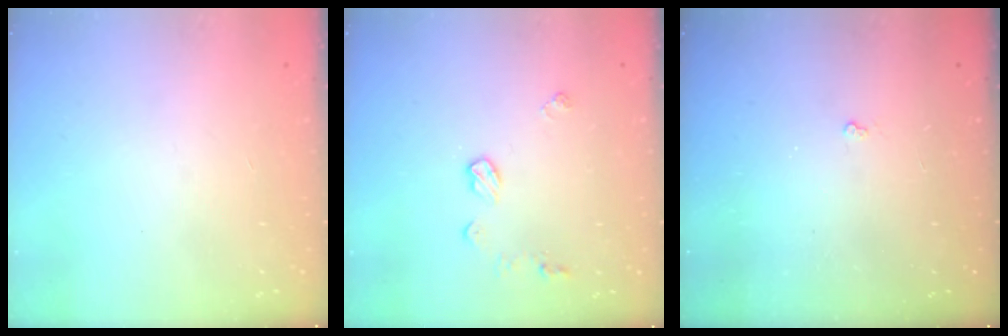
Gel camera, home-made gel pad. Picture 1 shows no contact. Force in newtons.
{"total": 7.5, "press": 7.5, "slide": 0.3}
{"total": 1.8, "press": 1.8, "slide": 0.3}